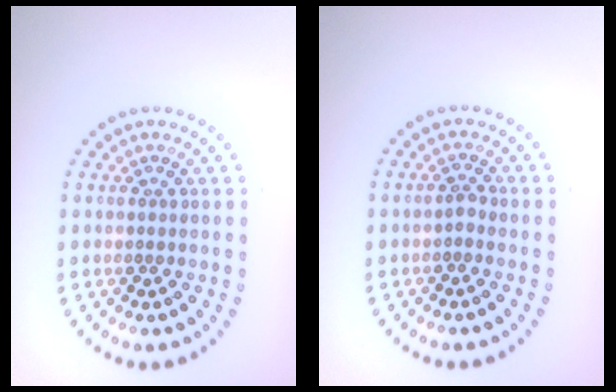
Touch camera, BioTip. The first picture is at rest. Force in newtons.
{"total": 0.9, "press": 0.7, "slide": 0.7}